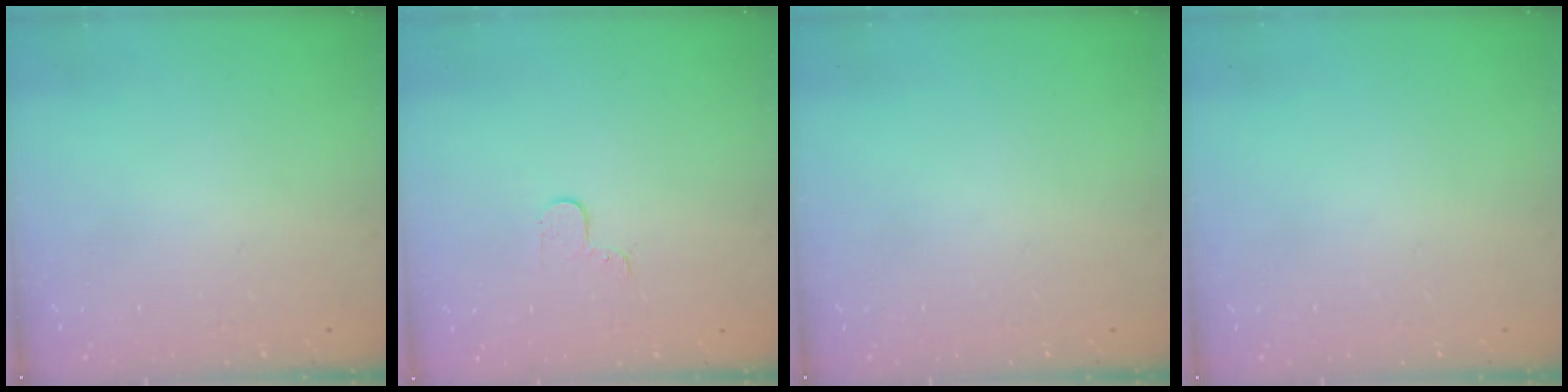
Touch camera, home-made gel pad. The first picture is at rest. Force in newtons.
{"total": 2.9, "press": 2.9, "slide": 0.3}
{"total": 0.0}
{"total": 0.0}